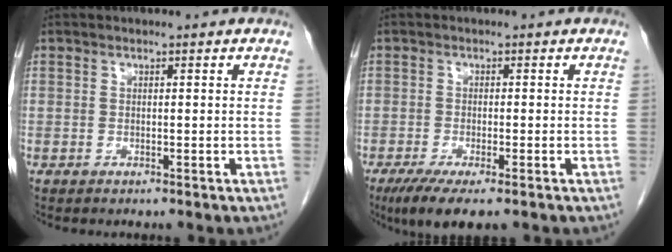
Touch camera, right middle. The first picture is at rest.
{"total": 6.1, "force": [-4.0, 0.9, 4.5], "torque": [-0.076, -0.018, -0.063]}